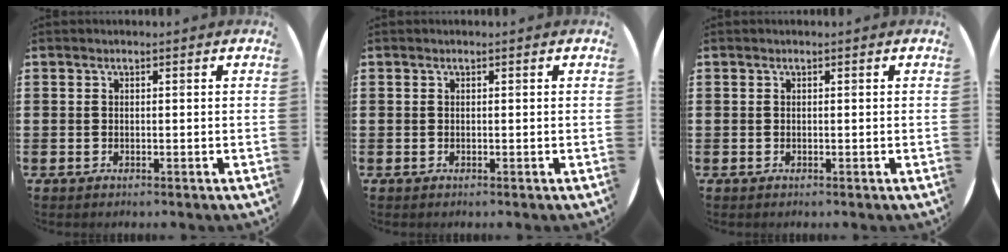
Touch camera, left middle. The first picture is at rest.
{"total": 0.0}
{"total": 0.0}